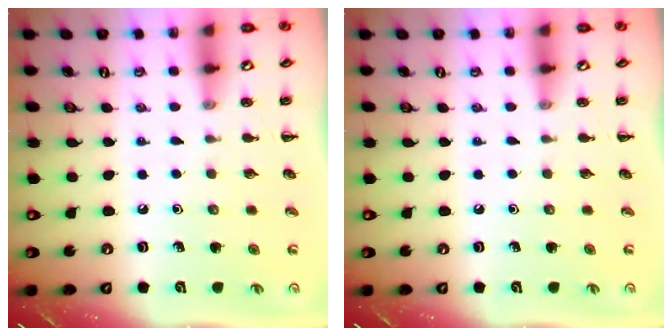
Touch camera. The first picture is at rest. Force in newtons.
{"total": 0.0}